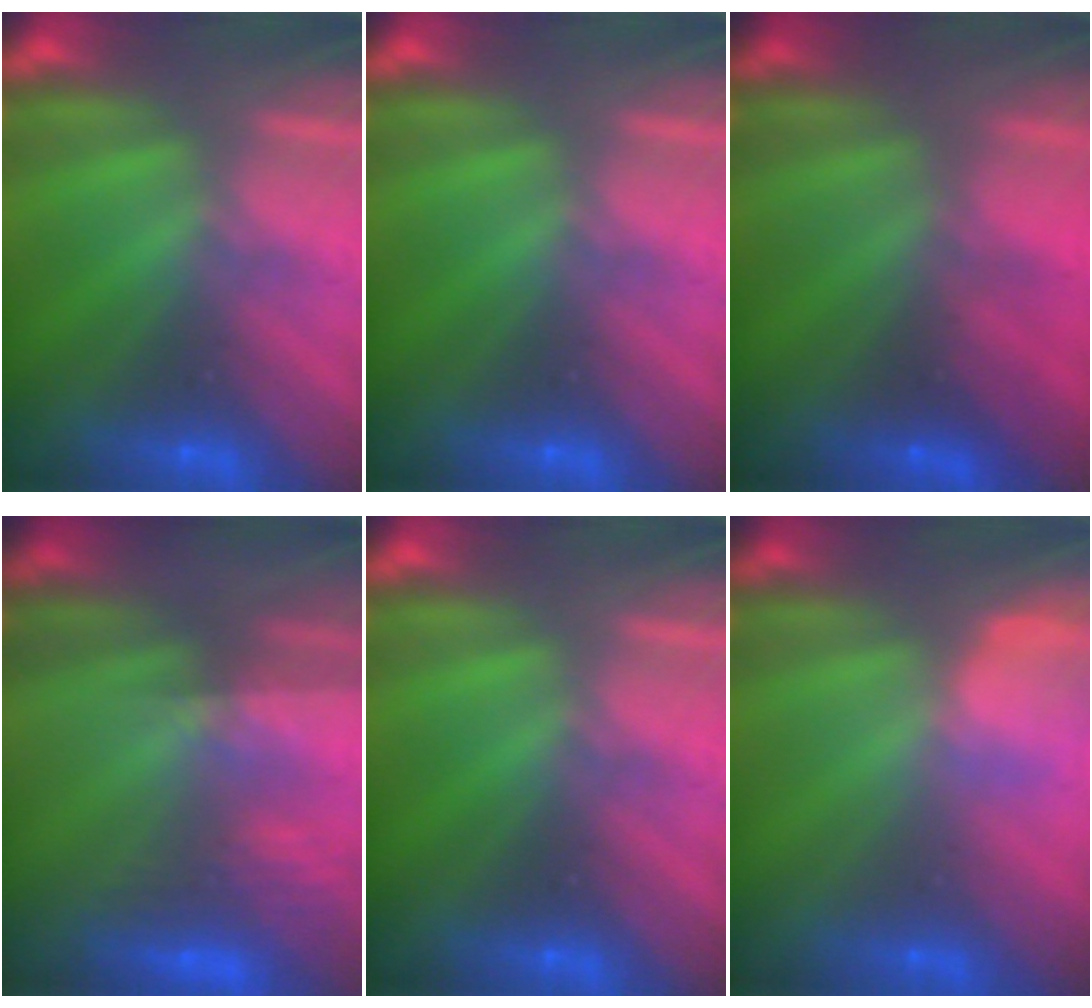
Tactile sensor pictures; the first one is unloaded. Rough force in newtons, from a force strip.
{"total": 0.0}
{"total": 2.2}
{"total": 2.3}
{"total": 0.0}
{"total": 2.9}